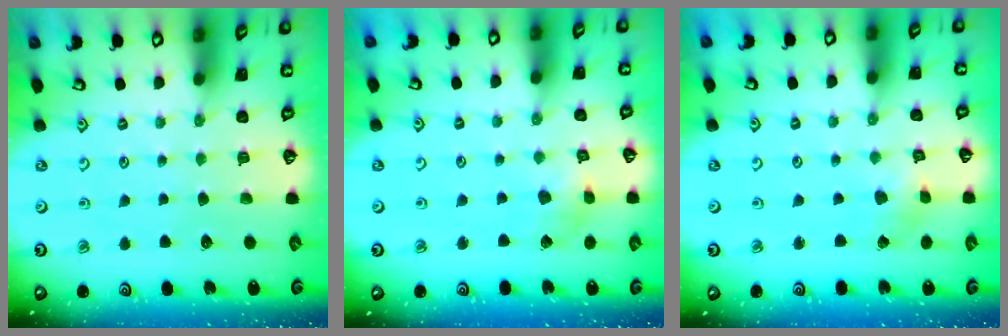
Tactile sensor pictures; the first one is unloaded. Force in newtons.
{"total": 3.4, "press": 3.4, "slide": 0.5}
{"total": 2.2, "press": 2.2, "slide": 0.2}